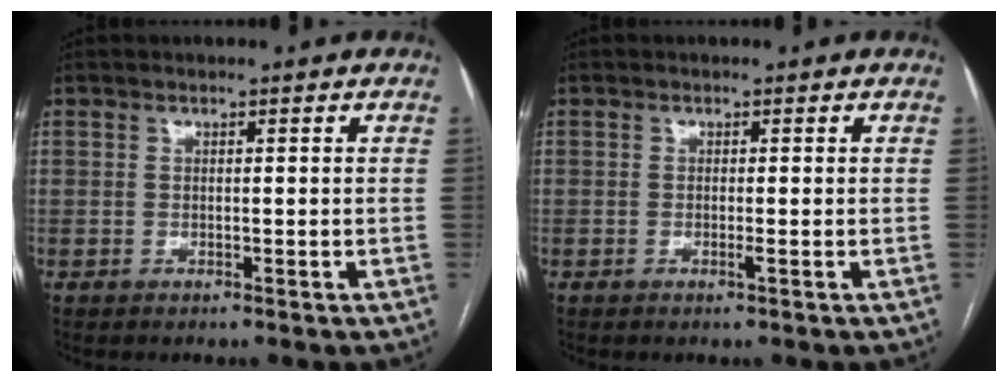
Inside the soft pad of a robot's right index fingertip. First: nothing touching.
{"total": 0.7, "force": [-0.3, -0.1, 0.6], "torque": [-0.014, -0.001, -0.004]}